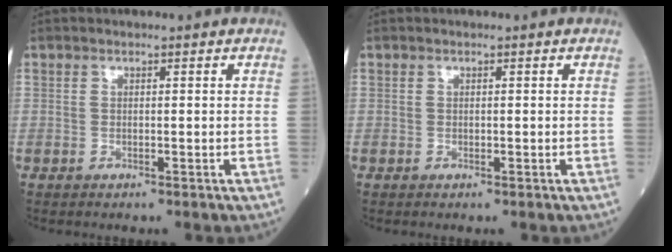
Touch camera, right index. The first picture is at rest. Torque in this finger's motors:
{"motor_torque": [-0.16, -0.01, -0.07, 0.01]}